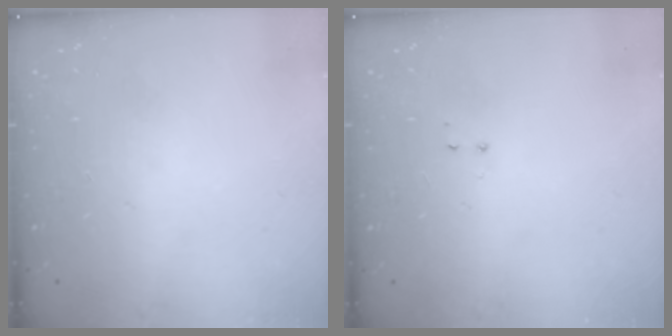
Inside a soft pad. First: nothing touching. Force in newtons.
{"total": 4.0, "press": 4.0, "slide": 0.4}